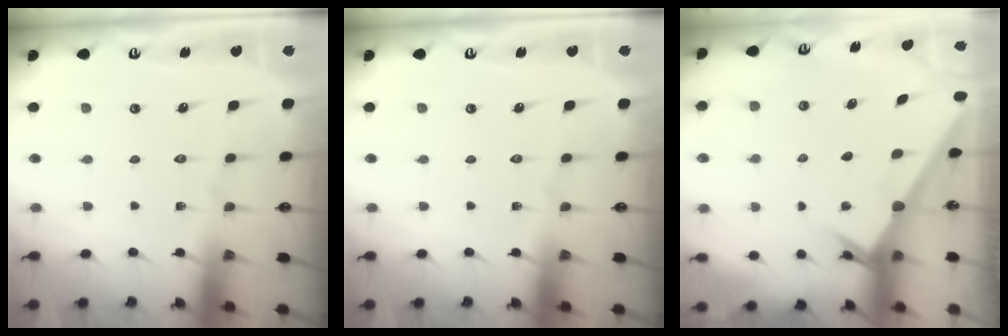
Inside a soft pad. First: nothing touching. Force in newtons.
{"total": 0.0}
{"total": 2.4, "press": 2.4, "slide": 0.2}